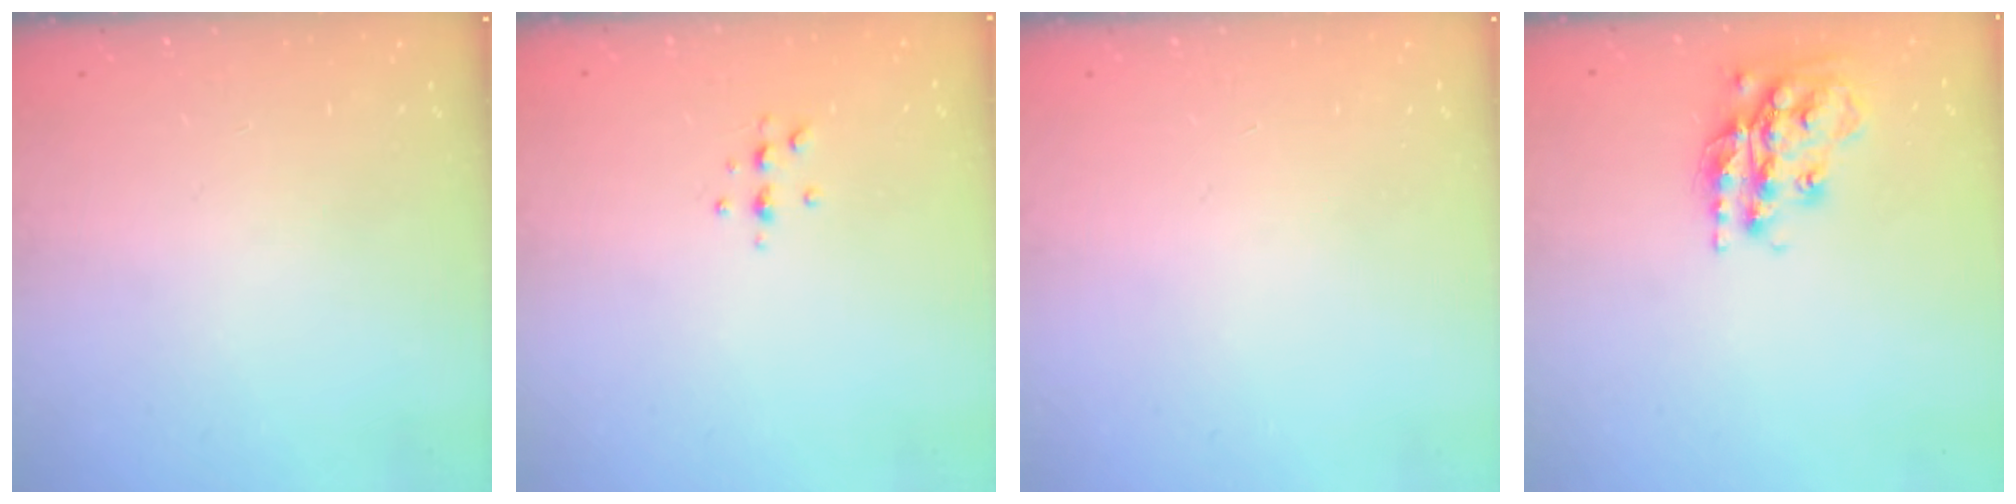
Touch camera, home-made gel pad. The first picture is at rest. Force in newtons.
{"total": 5.0, "press": 4.9, "slide": 0.9}
{"total": 0.0}
{"total": 17.6, "press": 17.5, "slide": 1.3}